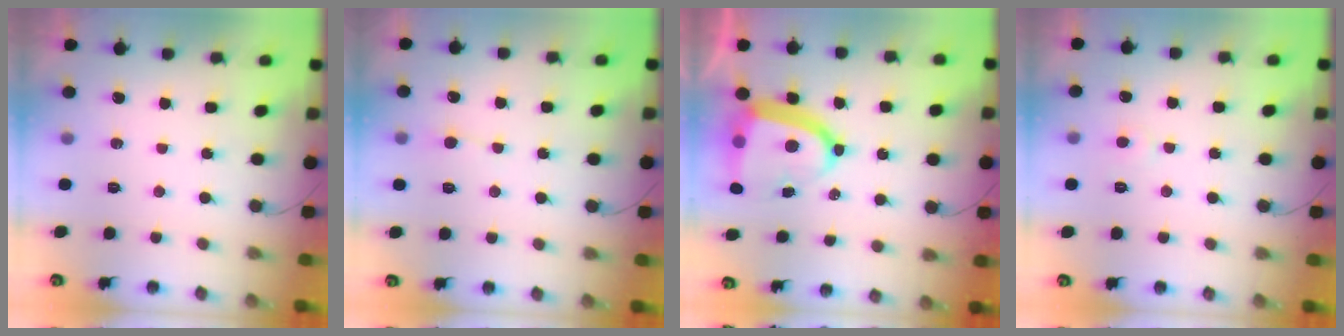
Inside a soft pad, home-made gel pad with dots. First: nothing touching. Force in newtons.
{"total": 3.0, "press": 3.0, "slide": 0.4}
{"total": 15.4, "press": 15.3, "slide": 2.0}
{"total": 3.7, "press": 3.7, "slide": 0.4}